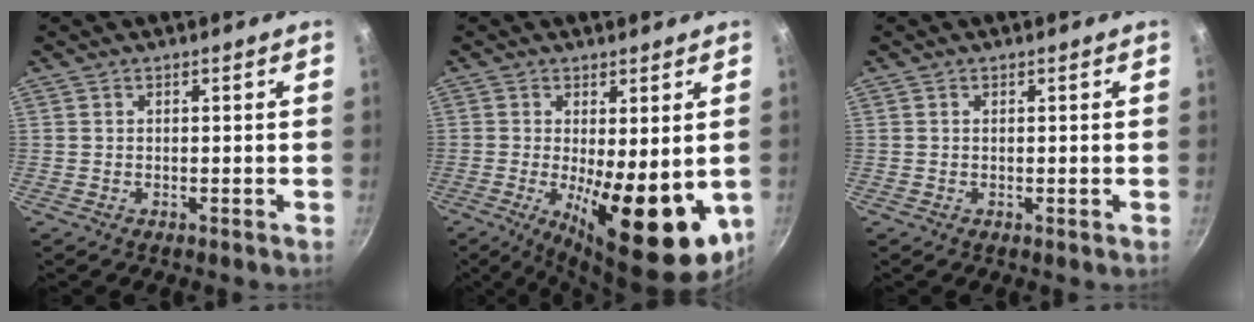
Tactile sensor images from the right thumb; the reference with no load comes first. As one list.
[{"total": 16.6, "force": [-2.5, 6.1, 15.3], "torque": [-0.197, -0.022, -0.024]}, {"total": 0.0}]